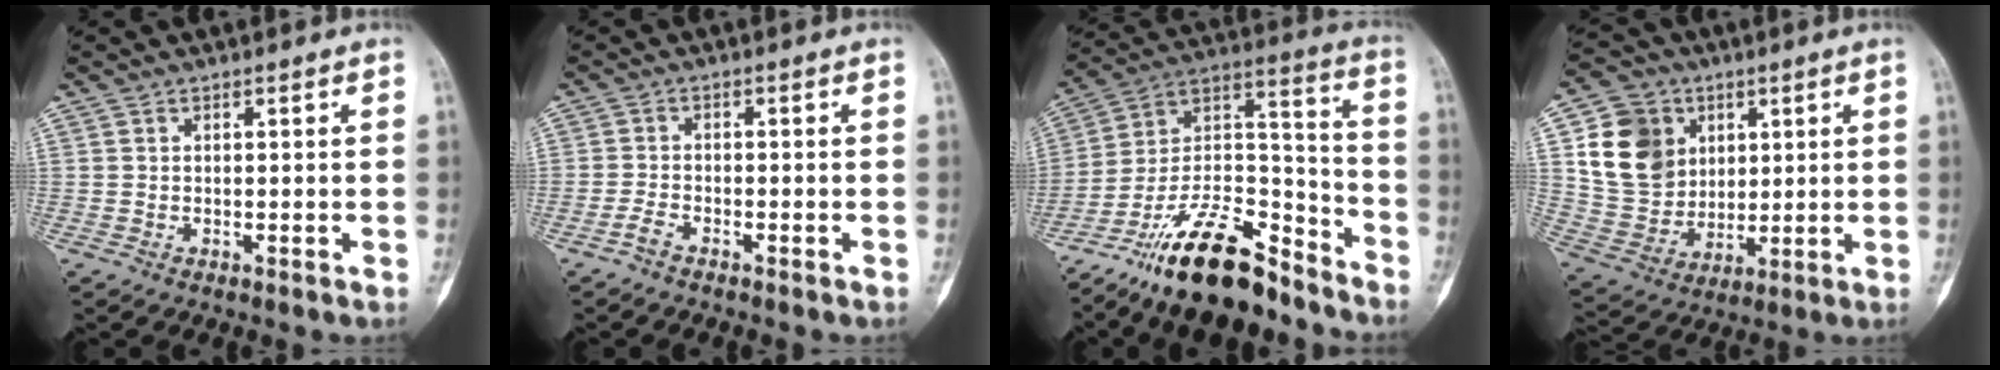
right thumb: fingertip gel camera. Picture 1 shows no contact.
{"total": 2.0, "force": [-1.6, 0.7, 1.0], "torque": [-0.028, 0.010, -0.033]}
{"total": 21.1, "force": [-16.0, 7.7, 11.3], "torque": [-0.187, 0.108, -0.281]}
{"total": 14.9, "force": [4.5, 12.5, 6.8], "torque": [-0.098, -0.007, 0.097]}